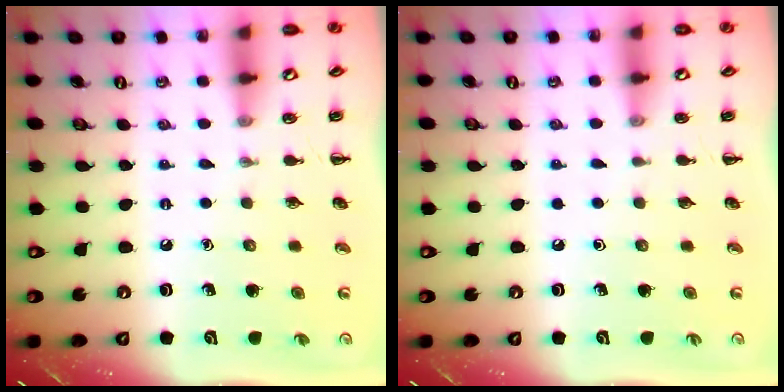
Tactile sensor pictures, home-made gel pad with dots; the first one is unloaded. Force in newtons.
{"total": 0.0}